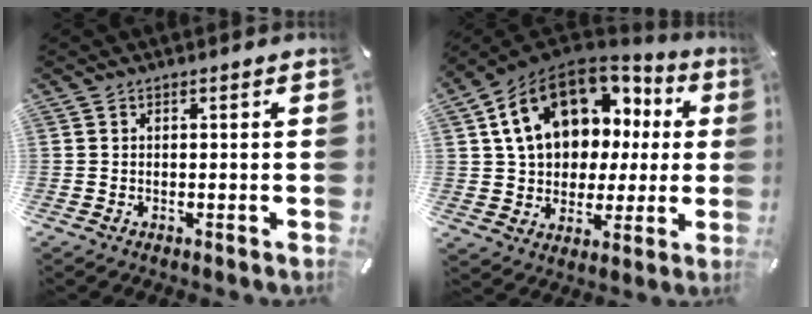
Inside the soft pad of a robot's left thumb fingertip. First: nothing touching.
{"total": 18.9, "force": [7.2, 13.4, 11.3], "torque": [-0.211, -0.027, 0.132]}